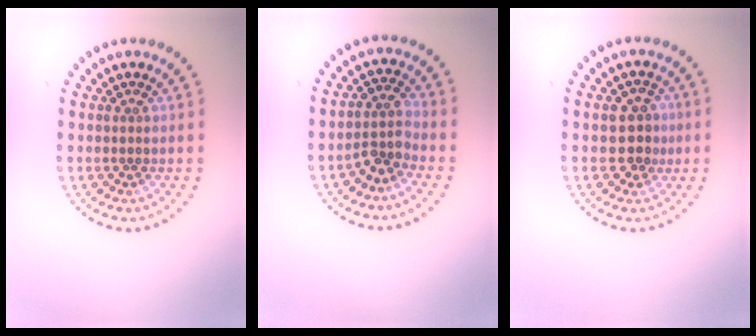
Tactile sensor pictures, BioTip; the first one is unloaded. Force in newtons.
{"total": 2.6, "press": 2.0, "slide": 1.7}
{"total": 3.0, "press": 2.9, "slide": 0.9}